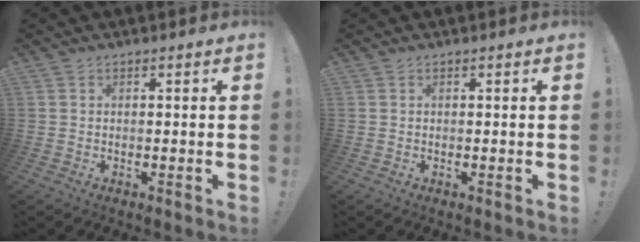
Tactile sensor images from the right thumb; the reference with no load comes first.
{"total": 0.0}